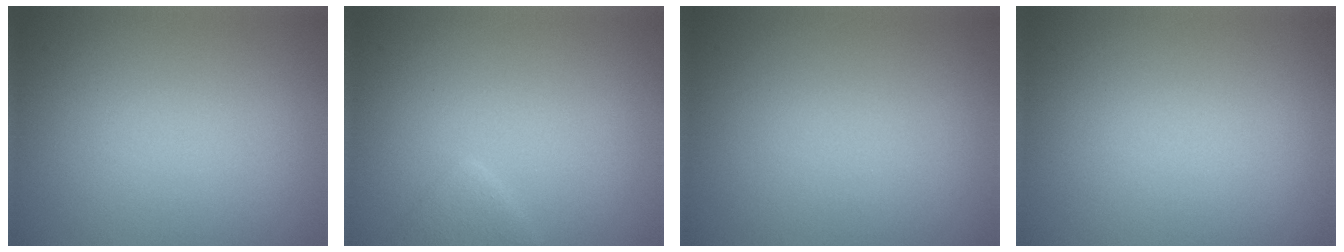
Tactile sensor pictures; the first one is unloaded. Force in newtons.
{"total": 1.3, "press": 1.3, "slide": 0.0}
{"total": 0.0}
{"total": 0.0}